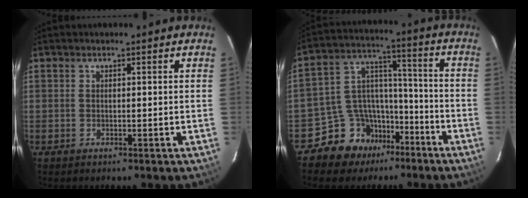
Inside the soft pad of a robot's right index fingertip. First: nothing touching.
{"total": 12.2, "force": [-8.8, 8.1, 2.2], "torque": [-0.055, 0.064, -0.146]}